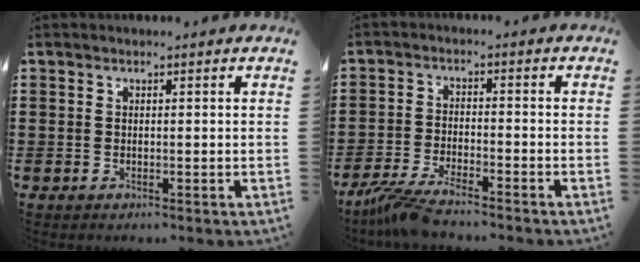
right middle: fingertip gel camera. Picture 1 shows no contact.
{"total": 4.7, "force": [-4.2, 0.1, 2.1], "torque": [-0.063, -0.017, -0.087]}